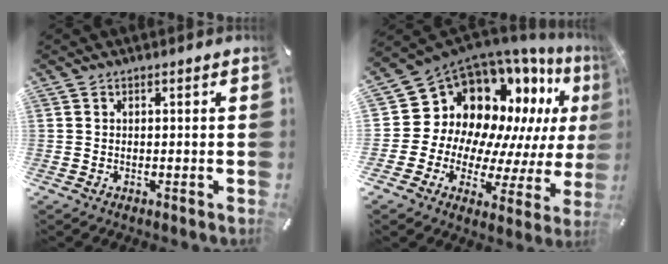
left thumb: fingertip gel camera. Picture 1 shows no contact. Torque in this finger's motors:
{"motor_torque": [2.34, 2.28, 0.39, -0.03, 0.16]}